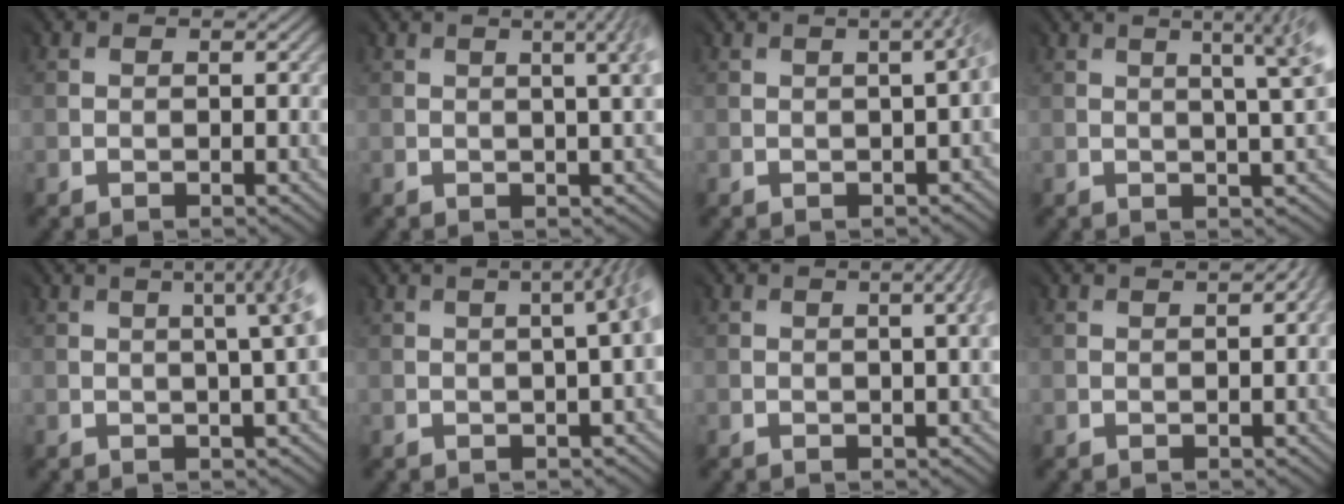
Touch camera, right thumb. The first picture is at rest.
{"total": 5.1, "force": [1.8, 1.6, 4.5], "torque": [-0.022, 0.028, 0.001]}
{"total": 2.9, "force": [0.2, 0.7, 2.8], "torque": [-0.008, 0.024, -0.010]}
{"total": 6.2, "force": [2.4, 1.3, 5.6], "torque": [-0.047, 0.031, 0.016]}
{"total": 5.9, "force": [1.6, 1.5, 5.4], "torque": [-0.033, 0.043, 0.000]}
{"total": 5.5, "force": [0.5, 1.7, 5.2], "torque": [-0.024, 0.039, -0.015]}
{"total": 3.0, "force": [0.9, 0.7, 2.7], "torque": [-0.010, 0.016, 0.000]}
{"total": 1.7, "force": [0.7, 0.4, 1.5], "torque": [-0.006, 0.012, 0.003]}